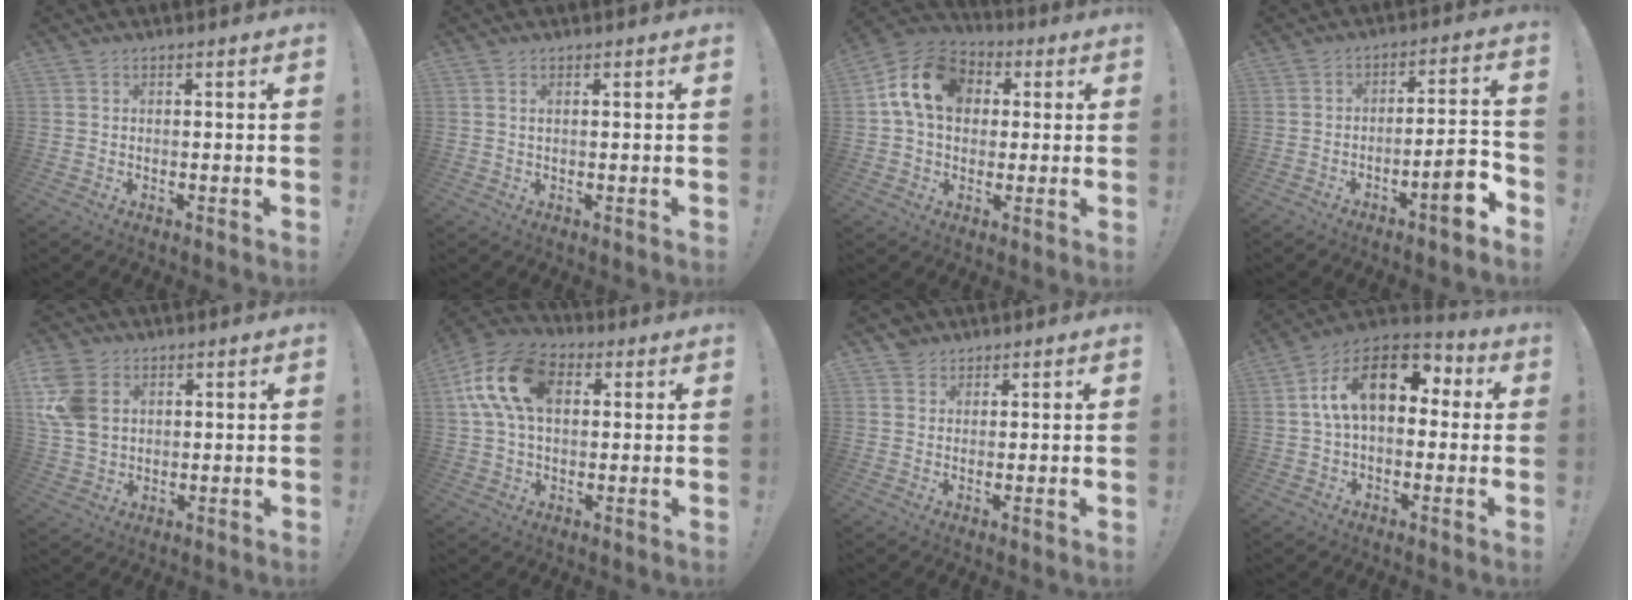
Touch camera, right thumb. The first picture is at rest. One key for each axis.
{"total": 0.9, "fx": 0.4, "fy": 0.2, "fz": 0.8, "tx": -0.019, "ty": 0.002, "tz": 0.007}
{"total": 14.9, "fx": 3.5, "fy": 11.3, "fz": 9.1, "tx": -0.145, "ty": 0.009, "tz": 0.071}
{"total": 9.3, "fx": -4.7, "fy": 1.9, "fz": 7.8, "tx": -0.102, "ty": 0.020, "tz": -0.079}
{"total": 11.7, "fx": 3.5, "fy": 8.7, "fz": 7.0, "tx": -0.154, "ty": -0.002, "tz": 0.069}
{"total": 16.9, "fx": 4.2, "fy": 10.8, "fz": 12.3, "tx": -0.230, "ty": 0.009, "tz": 0.075}
{"total": 3.6, "fx": 2.6, "fy": 2.4, "fz": 0.5, "tx": -0.009, "ty": -0.004, "tz": 0.049}
{"total": 17.0, "fx": 4.3, "fy": 9.6, "fz": 13.3, "tx": -0.227, "ty": 0.005, "tz": 0.072}